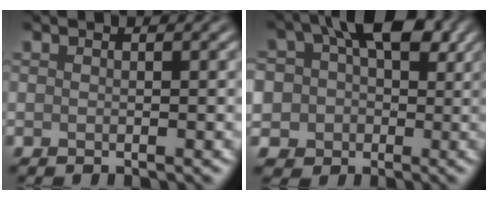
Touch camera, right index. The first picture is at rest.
{"total": 10.5, "force": [1.4, 8.8, 5.5], "torque": [-0.075, 0.017, -0.011]}